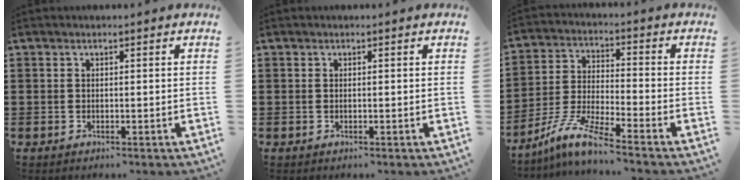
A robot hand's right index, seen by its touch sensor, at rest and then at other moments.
{"total": 0.0}
{"total": 8.0, "force": [-6.7, -0.1, 4.4], "torque": [-0.110, -0.014, -0.140]}